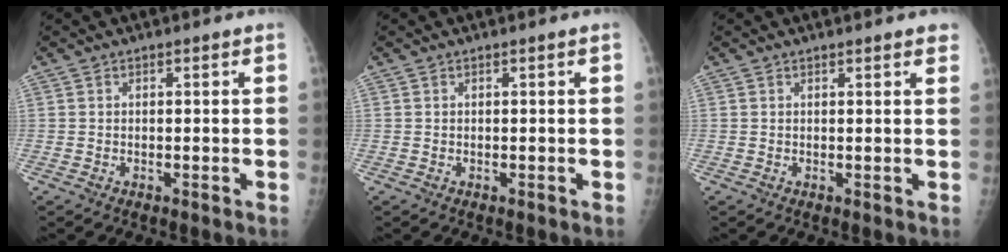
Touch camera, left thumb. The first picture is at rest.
{"total": 0.0}
{"total": 2.5, "force": [2.0, 0.4, 1.4], "torque": [-0.011, -0.001, 0.019]}